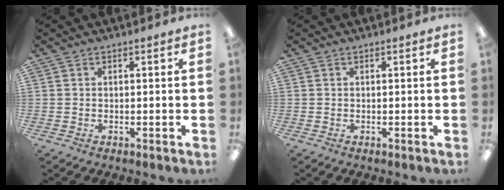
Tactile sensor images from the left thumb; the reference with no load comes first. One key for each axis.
{"total": 0.0}